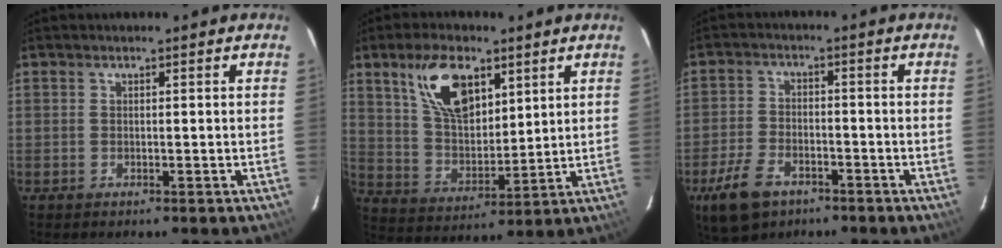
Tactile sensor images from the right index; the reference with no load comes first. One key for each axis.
{"total": 13.3, "fx": 7.0, "fy": 6.6, "fz": 9.1, "tx": -0.164, "ty": 0.013, "tz": 0.143}
{"total": 9.7, "fx": -5.9, "fy": 5.4, "fz": 5.4, "tx": -0.138, "ty": -0.003, "tz": -0.108}